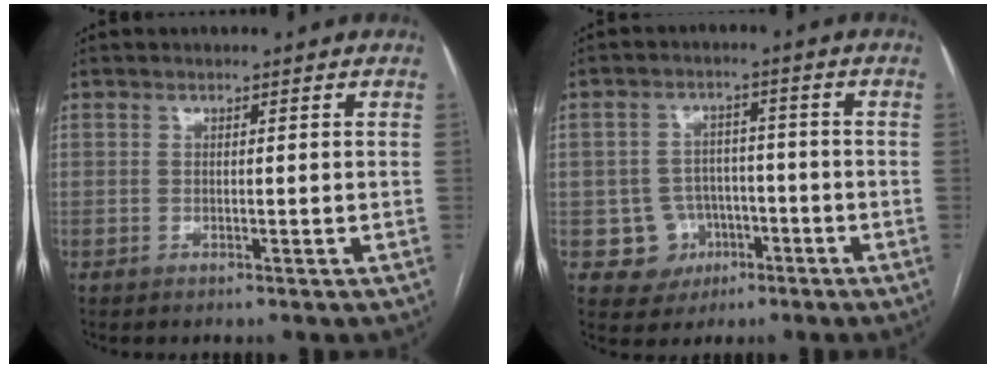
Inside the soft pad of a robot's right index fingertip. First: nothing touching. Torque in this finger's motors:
{"motor_torque": [-0.43, -0.08, -0.88, -0.21]}